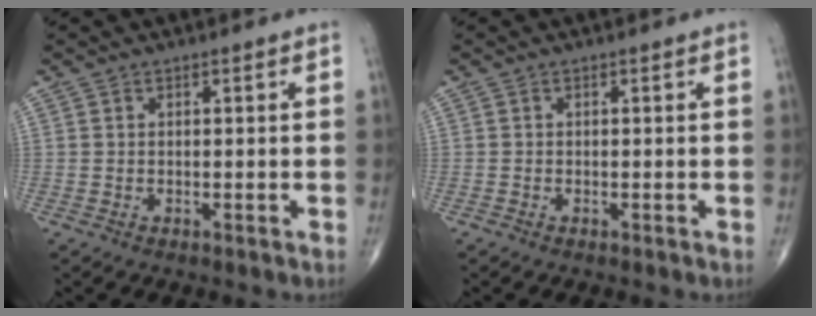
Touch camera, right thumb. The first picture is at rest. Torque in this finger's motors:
{"motor_torque": [-0.38, -0.28, -0.30, -0.25, 0.02]}